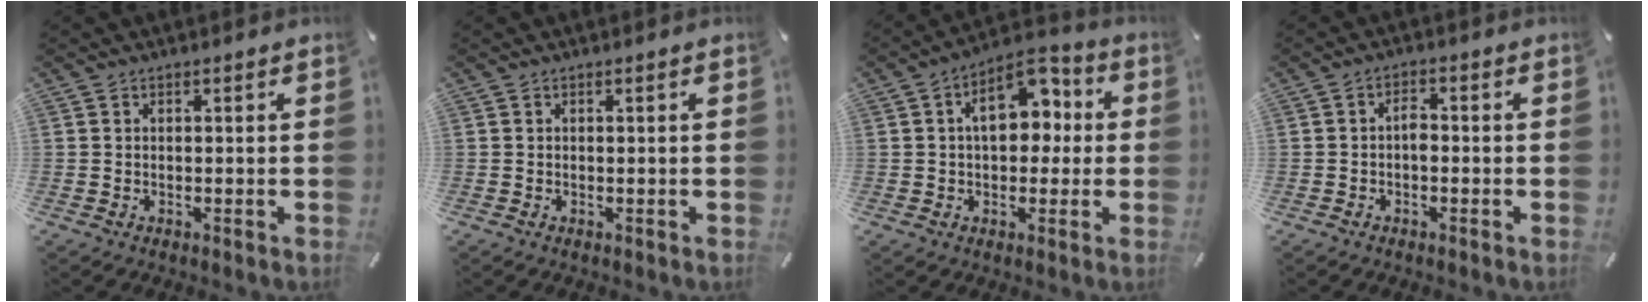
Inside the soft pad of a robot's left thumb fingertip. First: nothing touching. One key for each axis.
{"total": 0.5, "fx": 0.1, "fy": 0.0, "fz": 0.5, "tx": -0.008, "ty": -0.001, "tz": 0.001}
{"total": 12.4, "fx": 2.1, "fy": 8.1, "fz": 9.2, "tx": -0.136, "ty": 0.006, "tz": 0.036}
{"total": 2.8, "fx": -0.7, "fy": 1.6, "fz": 2.2, "tx": -0.042, "ty": 0.007, "tz": -0.014}